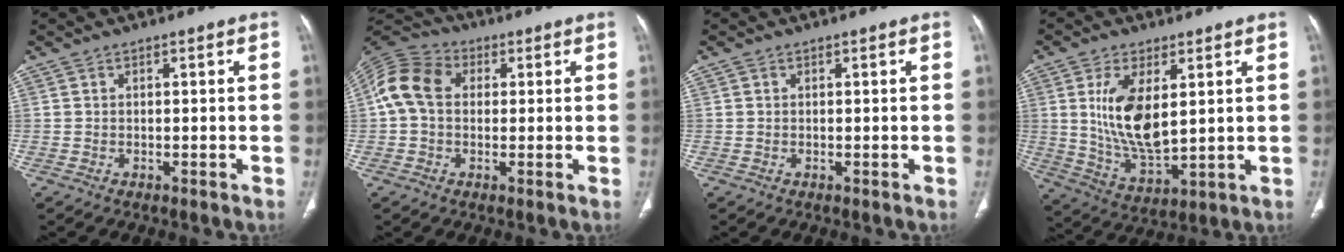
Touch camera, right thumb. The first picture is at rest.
{"total": 10.0, "force": [1.4, 7.5, 6.5], "torque": [-0.128, 0.029, 0.015]}
{"total": 0.0}
{"total": 12.8, "force": [3.0, 6.1, 10.9], "torque": [-0.200, -0.026, 0.071]}